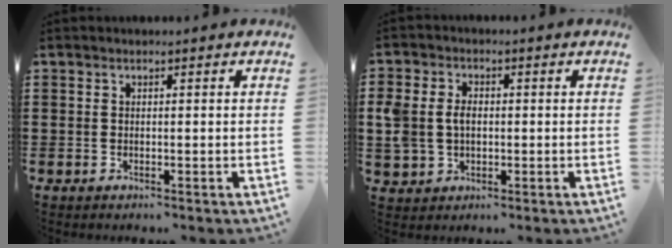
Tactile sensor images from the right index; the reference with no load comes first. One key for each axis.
{"total": 4.5, "fx": 0.1, "fy": 3.5, "fz": 2.8, "tx": -0.077, "ty": 0.008, "tz": -0.006}